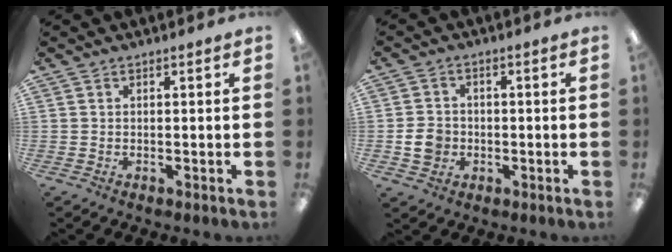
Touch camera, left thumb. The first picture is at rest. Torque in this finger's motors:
{"motor_torque": [-0.27, 0.47, 0.24, -0.19, 0.02]}